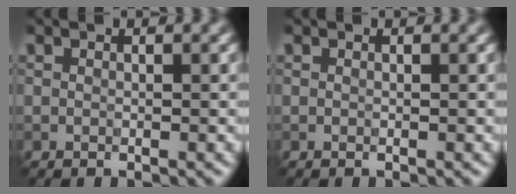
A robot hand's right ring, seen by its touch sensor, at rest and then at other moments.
{"total": 0.0}